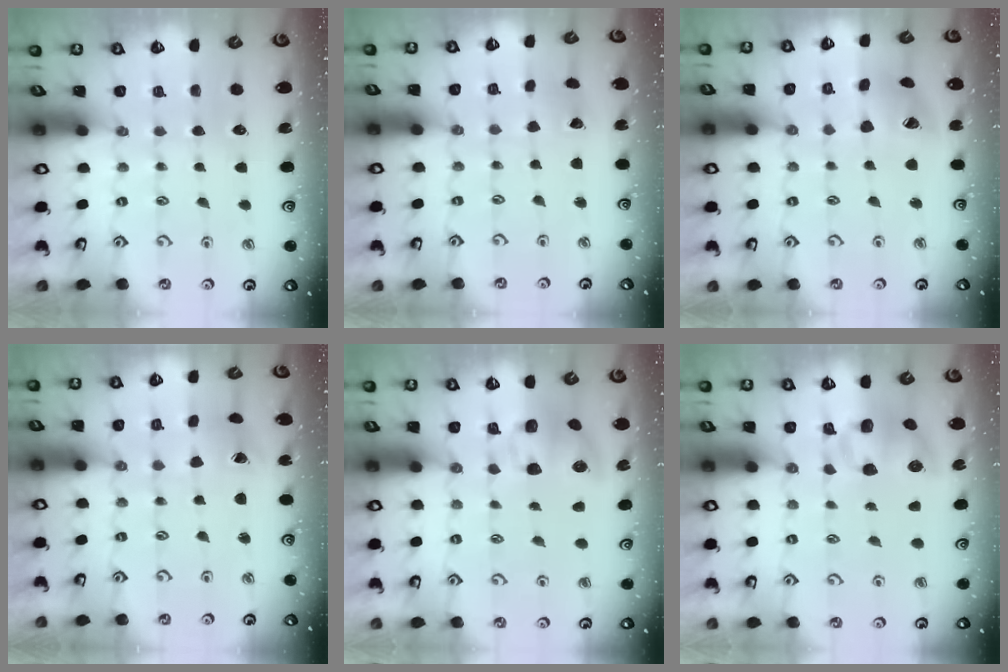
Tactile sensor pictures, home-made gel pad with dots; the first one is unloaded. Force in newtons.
{"total": 3.8, "press": 3.8, "slide": 0.4}
{"total": 13.8, "press": 13.7, "slide": 1.9}
{"total": 2.5, "press": 2.5, "slide": 0.4}
{"total": 9.4, "press": 9.3, "slide": 1.4}
{"total": 7.7, "press": 7.6, "slide": 1.4}